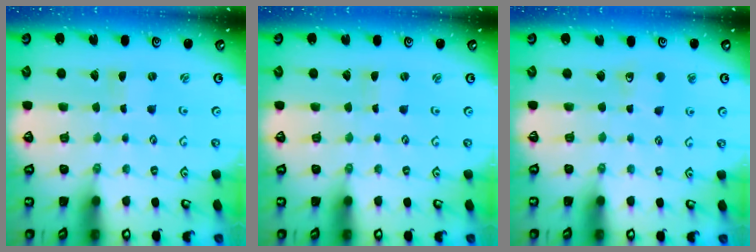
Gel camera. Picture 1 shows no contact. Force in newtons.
{"total": 0.7, "press": 0.6, "slide": 0.1}
{"total": 4.8, "press": 4.8, "slide": 0.7}